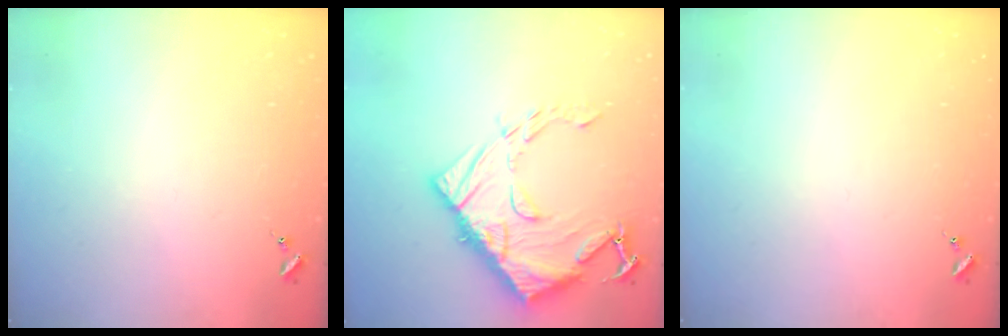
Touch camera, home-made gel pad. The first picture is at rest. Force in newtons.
{"total": 22.1, "press": 22.0, "slide": 2.0}
{"total": 0.0}